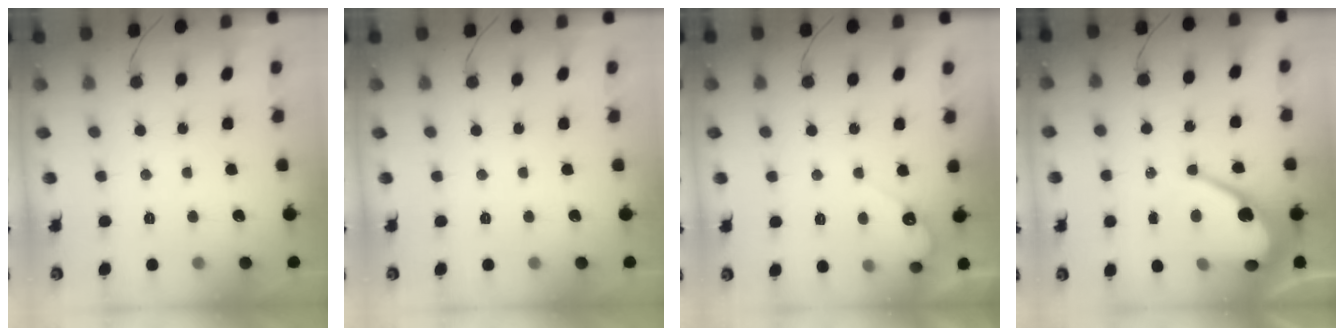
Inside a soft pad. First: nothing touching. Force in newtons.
{"total": 0.0}
{"total": 4.4, "press": 4.4, "slide": 0.3}
{"total": 11.7, "press": 11.7, "slide": 1.2}